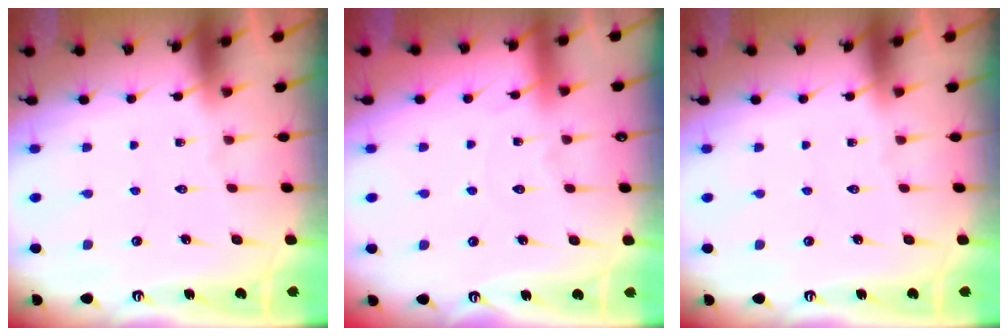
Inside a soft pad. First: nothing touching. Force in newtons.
{"total": 2.8, "press": 2.8, "slide": 0.4}
{"total": 0.0}